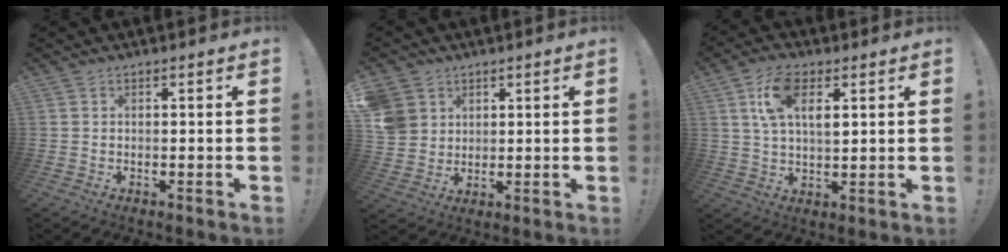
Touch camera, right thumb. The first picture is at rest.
{"total": 7.5, "force": [3.5, 6.4, 1.7], "torque": [-0.033, -0.020, 0.072]}
{"total": 10.7, "force": [4.2, 5.6, 8.1], "torque": [-0.153, -0.001, 0.074]}